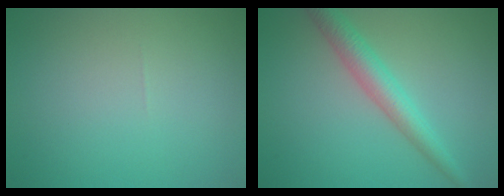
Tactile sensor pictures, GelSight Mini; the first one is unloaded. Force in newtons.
{"total": 3.7, "press": 3.7, "slide": 0.1}